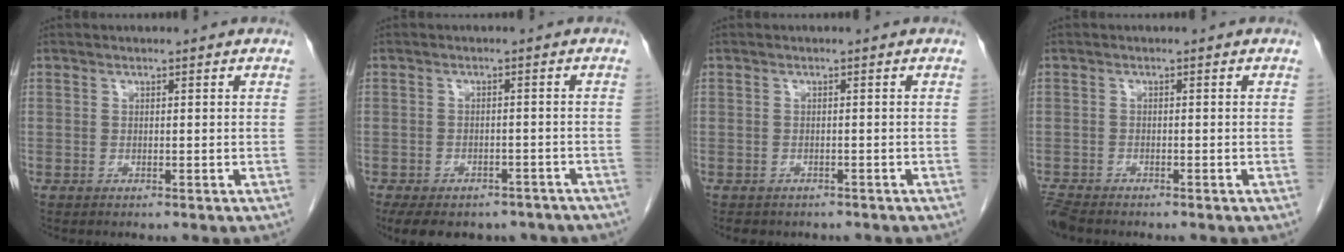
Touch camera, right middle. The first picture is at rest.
{"total": 15.1, "force": [-11.4, 7.5, 6.5], "torque": [-0.133, -0.005, -0.136]}
{"total": 3.7, "force": [-3.1, 1.7, 0.9], "torque": [-0.020, -0.003, -0.035]}
{"total": 3.2, "force": [-3.0, 0.5, 0.8], "torque": [-0.020, -0.015, -0.059]}